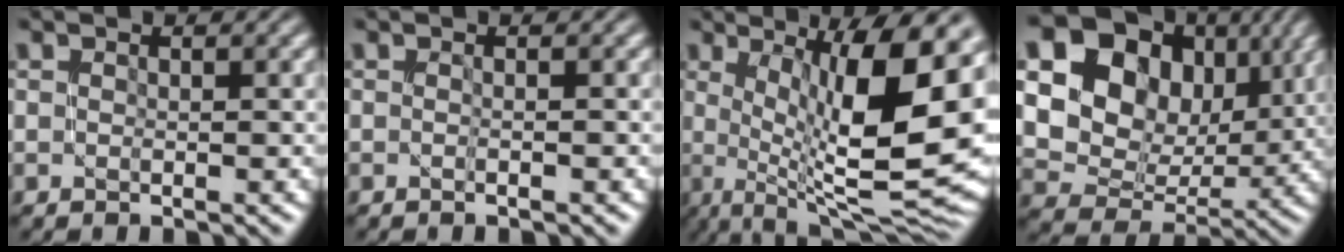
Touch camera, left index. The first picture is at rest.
{"total": 0.8, "force": [-0.2, 0.1, 0.8], "torque": [-0.008, -0.005, -0.006]}
{"total": 14.8, "force": [1.8, 4.0, 14.2], "torque": [-0.203, -0.003, 0.031]}
{"total": 15.4, "force": [5.7, 11.9, 7.9], "torque": [-0.191, 0.054, 0.111]}